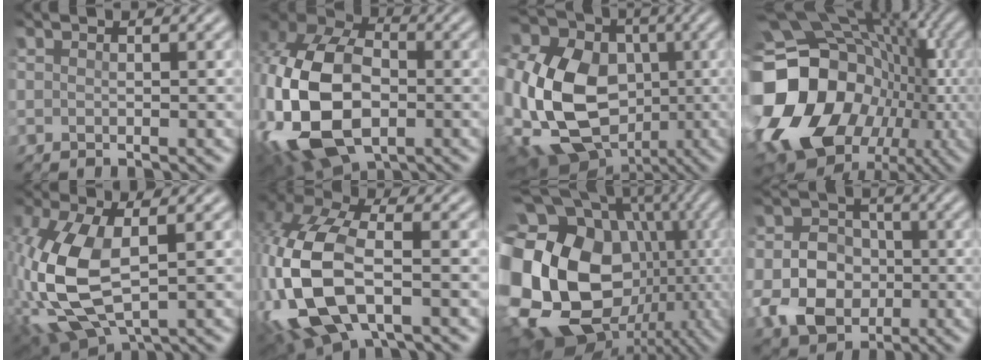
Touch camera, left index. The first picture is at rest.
{"total": 16.2, "force": [-3.2, 11.0, 11.5], "torque": [-0.260, -0.028, -0.054]}
{"total": 16.0, "force": [-2.0, 12.1, 10.3], "torque": [-0.251, -0.007, -0.029]}
{"total": 20.5, "force": [-3.7, 16.4, 11.8], "torque": [-0.243, -0.028, -0.060]}
{"total": 11.1, "force": [-0.6, 5.3, 9.7], "torque": [-0.256, -0.008, -0.006]}
{"total": 11.3, "force": [-2.3, 6.2, 9.1], "torque": [-0.239, -0.005, -0.047]}
{"total": 22.6, "force": [-0.6, 18.1, 13.6], "torque": [-0.271, 0.002, -0.018]}
{"total": 7.7, "force": [-1.7, 6.1, 4.3], "torque": [-0.086, -0.010, -0.040]}